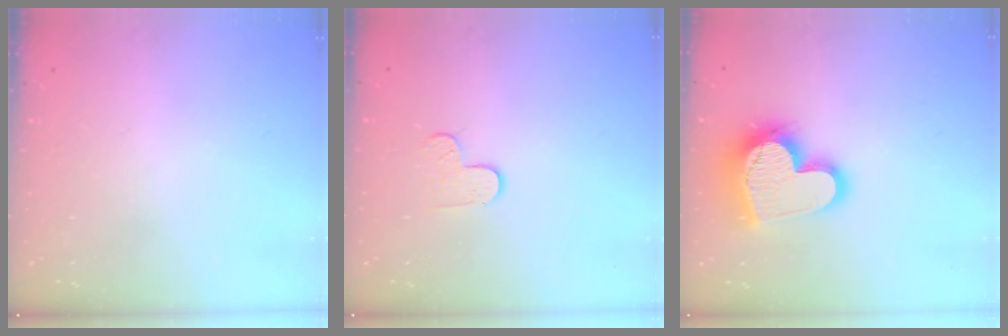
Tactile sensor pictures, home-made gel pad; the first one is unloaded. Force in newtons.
{"total": 4.3, "press": 4.3, "slide": 0.4}
{"total": 17.9, "press": 17.8, "slide": 1.7}